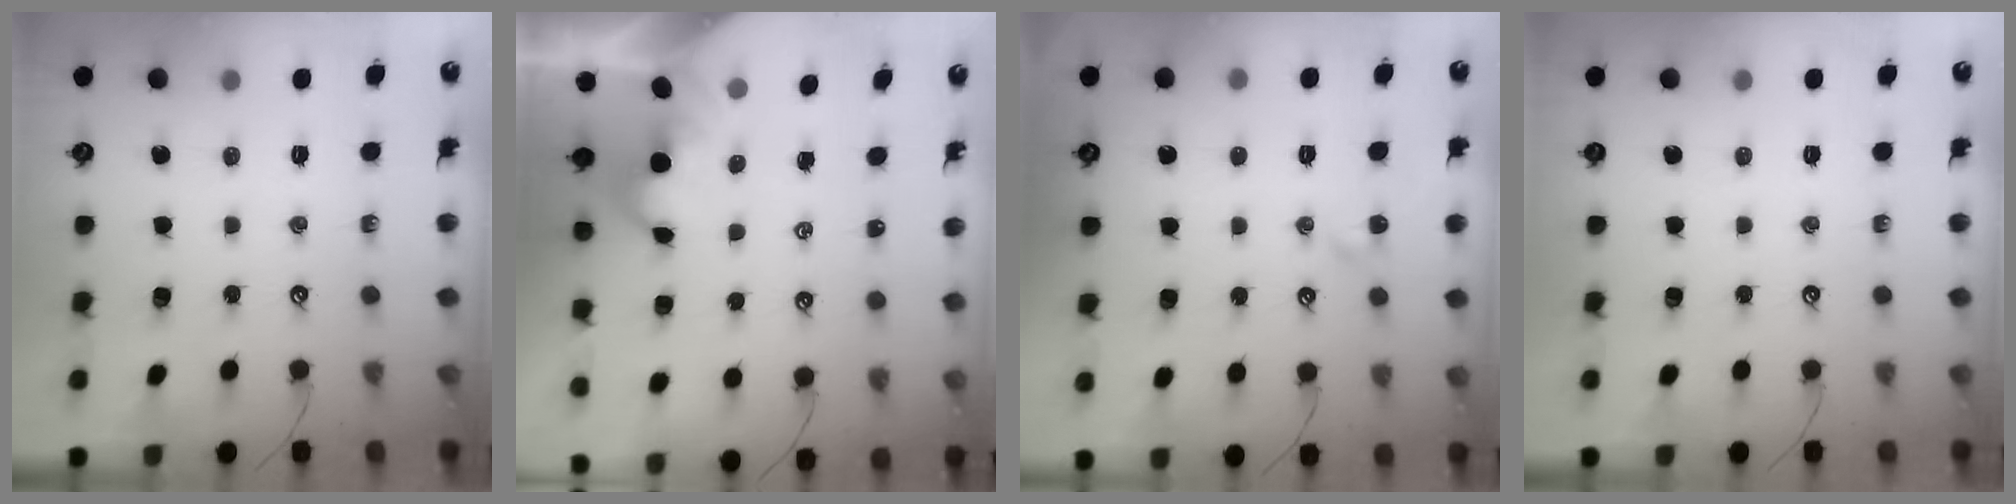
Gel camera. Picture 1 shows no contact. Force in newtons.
{"total": 2.0, "press": 1.9, "slide": 0.4}
{"total": 2.0, "press": 1.9, "slide": 0.6}
{"total": 0.0}